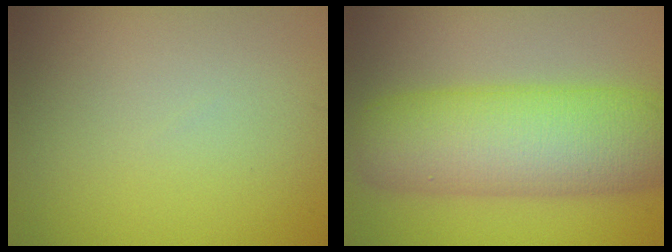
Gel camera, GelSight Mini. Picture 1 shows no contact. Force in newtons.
{"total": 10.4, "press": 10.4, "slide": 0.3}